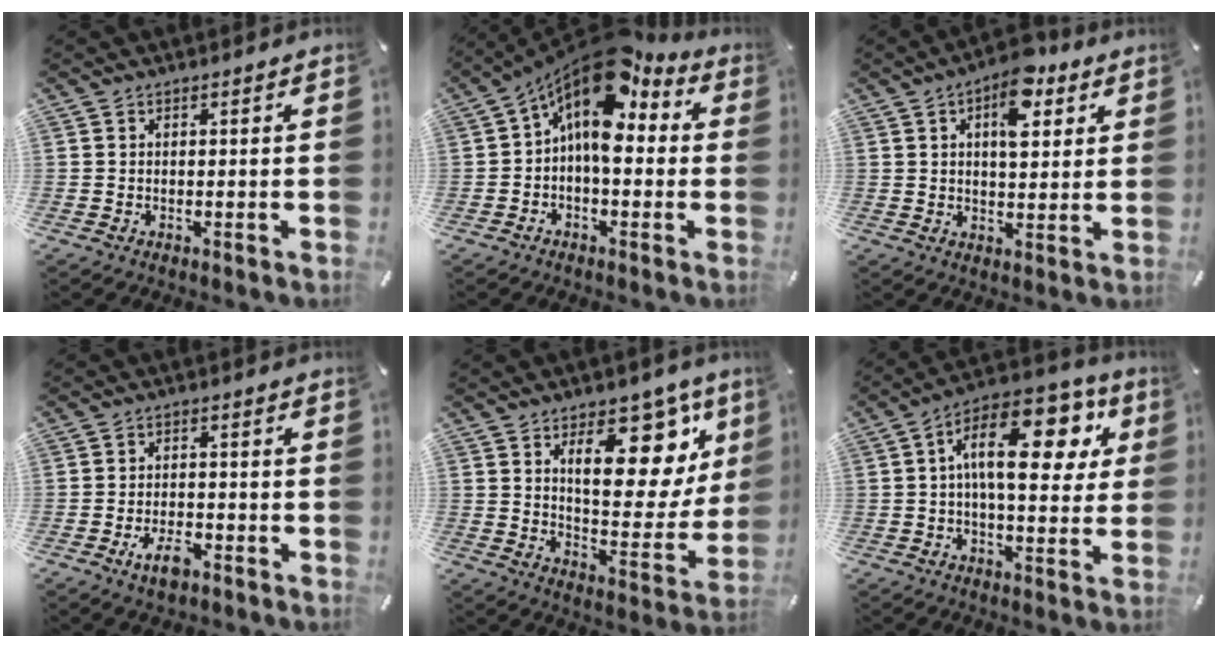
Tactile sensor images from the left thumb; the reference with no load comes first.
{"total": 13.1, "force": [5.4, 6.4, 10.1], "torque": [-0.189, -0.046, 0.089]}
{"total": 10.4, "force": [4.8, 5.6, 7.3], "torque": [-0.097, -0.015, 0.079]}
{"total": 5.7, "force": [-3.1, 2.7, 3.9], "torque": [-0.078, 0.013, -0.058]}
{"total": 19.5, "force": [9.7, 10.6, 13.1], "torque": [-0.159, -0.065, 0.158]}
{"total": 18.5, "force": [5.9, 9.4, 14.9], "torque": [-0.235, -0.024, 0.096]}